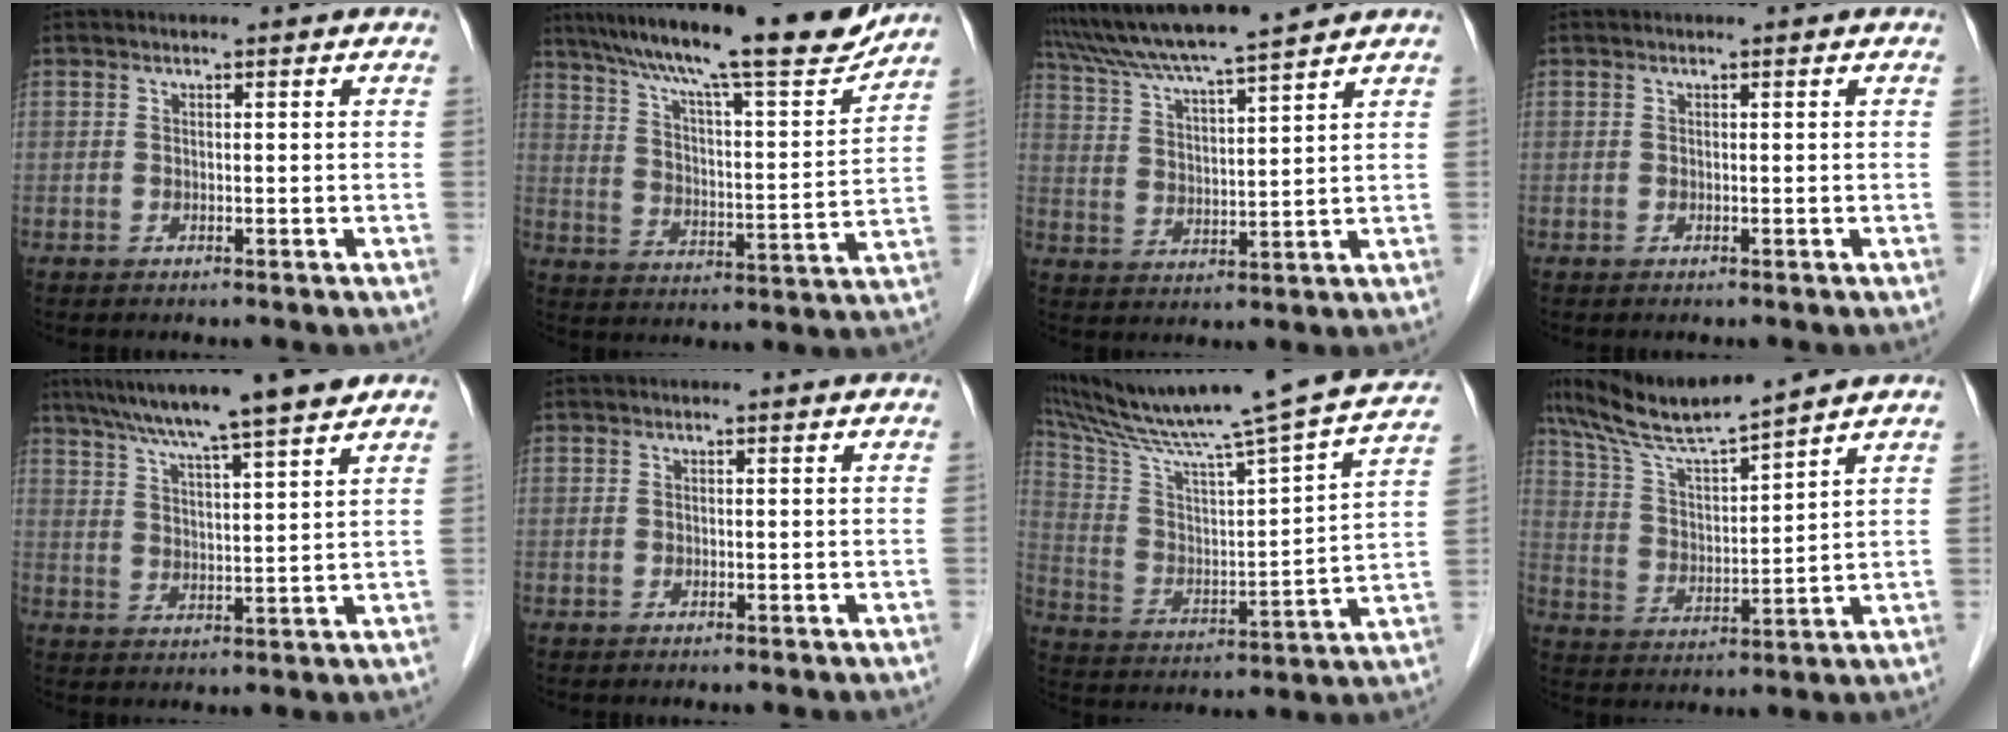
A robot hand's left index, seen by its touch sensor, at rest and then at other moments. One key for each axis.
{"total": 20.0, "fx": 17.0, "fy": 1.4, "fz": 10.4, "tx": -0.171, "ty": -0.002, "tz": 0.255}
{"total": 12.6, "fx": 11.3, "fy": -1.5, "fz": 5.5, "tx": -0.102, "ty": 0.017, "tz": 0.191}
{"total": 0.0}
{"total": 11.9, "fx": 9.5, "fy": -0.5, "fz": 7.2, "tx": -0.118, "ty": 0.018, "tz": 0.147}
{"total": 0.0}
{"total": 25.1, "fx": 21.9, "fy": -0.4, "fz": 12.2, "tx": -0.208, "ty": -0.038, "tz": 0.324}
{"total": 11.2, "fx": 9.9, "fy": -0.7, "fz": 5.1, "tx": -0.107, "ty": 0.007, "tz": 0.189}